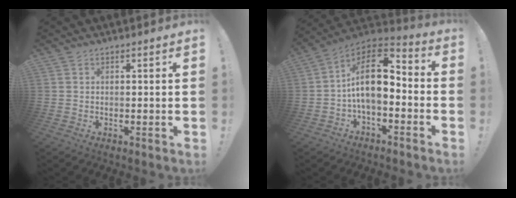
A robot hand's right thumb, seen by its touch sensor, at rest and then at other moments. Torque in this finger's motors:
{"motor_torque": [1.94, 2.50, 1.11, -1.13, 0.20]}